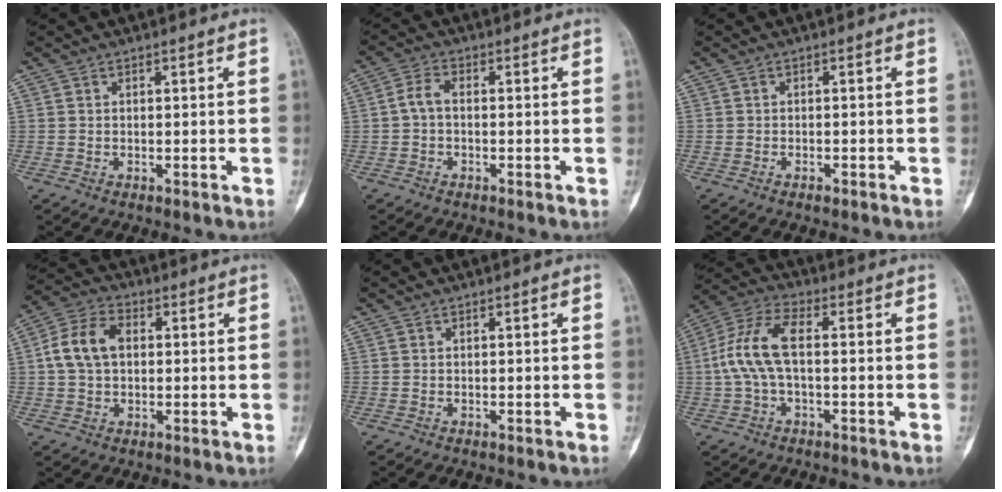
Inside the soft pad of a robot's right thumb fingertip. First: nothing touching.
{"total": 3.3, "force": [-0.5, 1.9, 2.6], "torque": [-0.051, 0.012, -0.016]}
{"total": 1.1, "force": [-0.8, 0.5, 0.4], "torque": [-0.007, 0.005, -0.013]}
{"total": 9.3, "force": [1.0, 6.4, 6.7], "torque": [-0.124, 0.023, 0.013]}
{"total": 0.0}
{"total": 10.3, "force": [-0.1, 4.8, 9.1], "torque": [-0.205, 0.034, -0.005]}